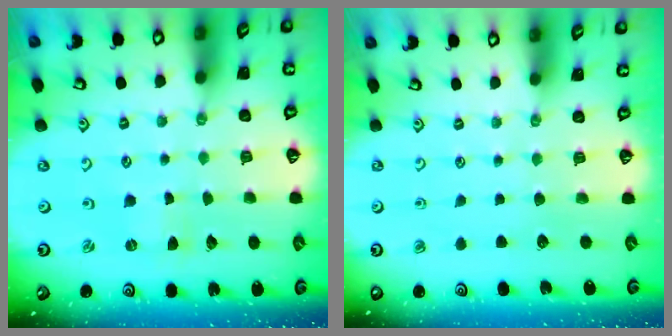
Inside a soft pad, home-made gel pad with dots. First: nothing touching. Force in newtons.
{"total": 0.0}